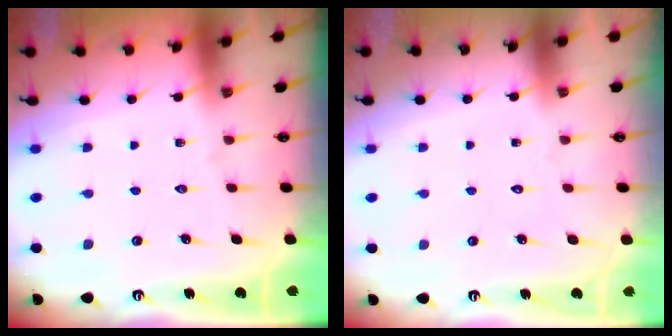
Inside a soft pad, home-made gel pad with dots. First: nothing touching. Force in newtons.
{"total": 1.6, "press": 1.6, "slide": 0.1}